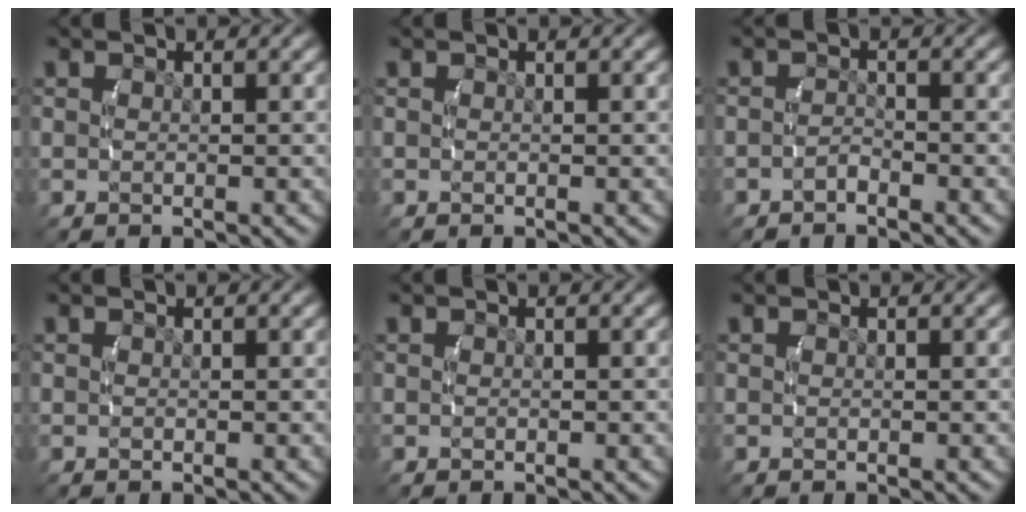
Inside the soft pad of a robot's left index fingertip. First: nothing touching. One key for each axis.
{"total": 0.0}
{"total": 1.4, "fx": -1.3, "fy": 0.4, "fz": 0.3, "tx": -0.009, "ty": -0.005, "tz": -0.023}
{"total": 0.0}
{"total": 0.0}
{"total": 0.0}